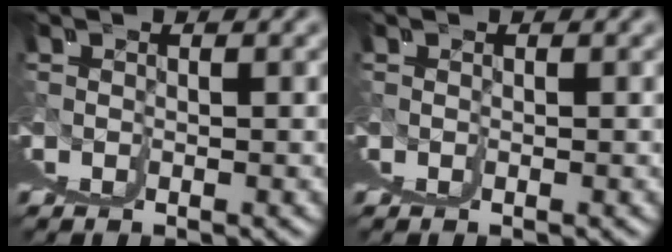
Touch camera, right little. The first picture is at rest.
{"total": 0.0}